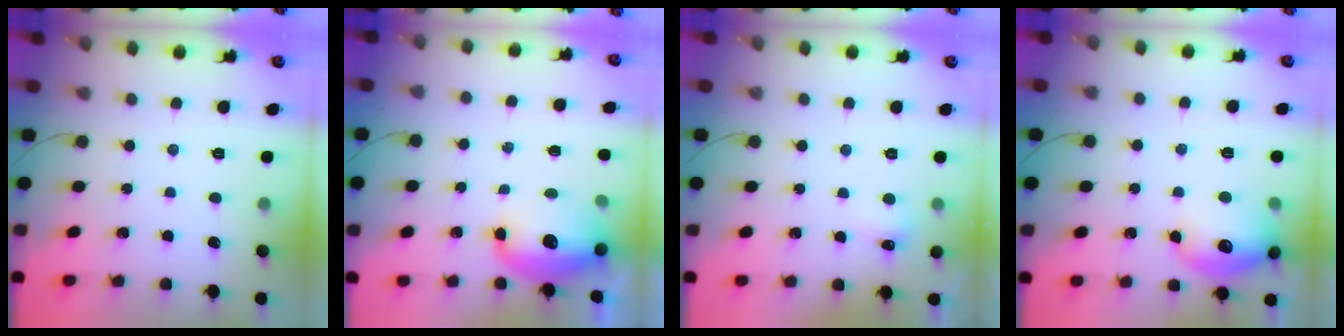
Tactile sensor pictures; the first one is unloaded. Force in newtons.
{"total": 12.5, "press": 12.1, "slide": 2.9}
{"total": 4.7, "press": 4.4, "slide": 1.4}
{"total": 15.3, "press": 15.3, "slide": 1.3}